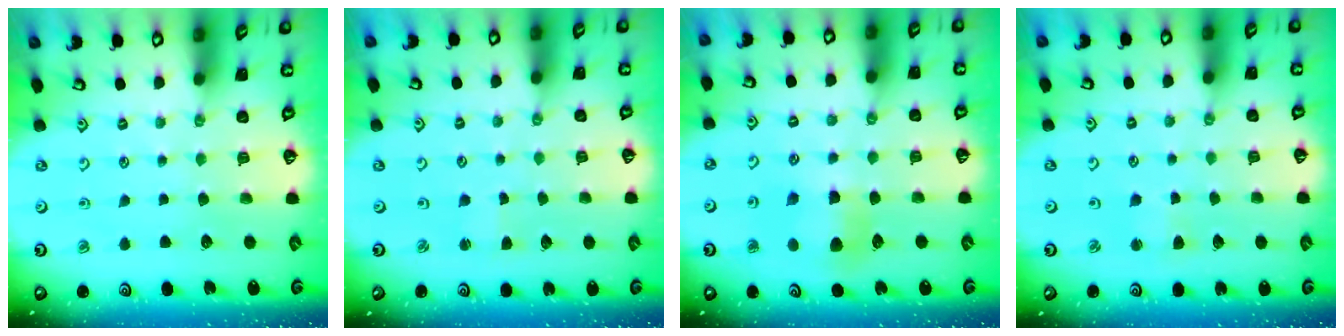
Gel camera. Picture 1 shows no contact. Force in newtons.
{"total": 1.3, "press": 1.2, "slide": 0.3}
{"total": 6.5, "press": 6.5, "slide": 0.5}
{"total": 2.0, "press": 1.9, "slide": 0.6}